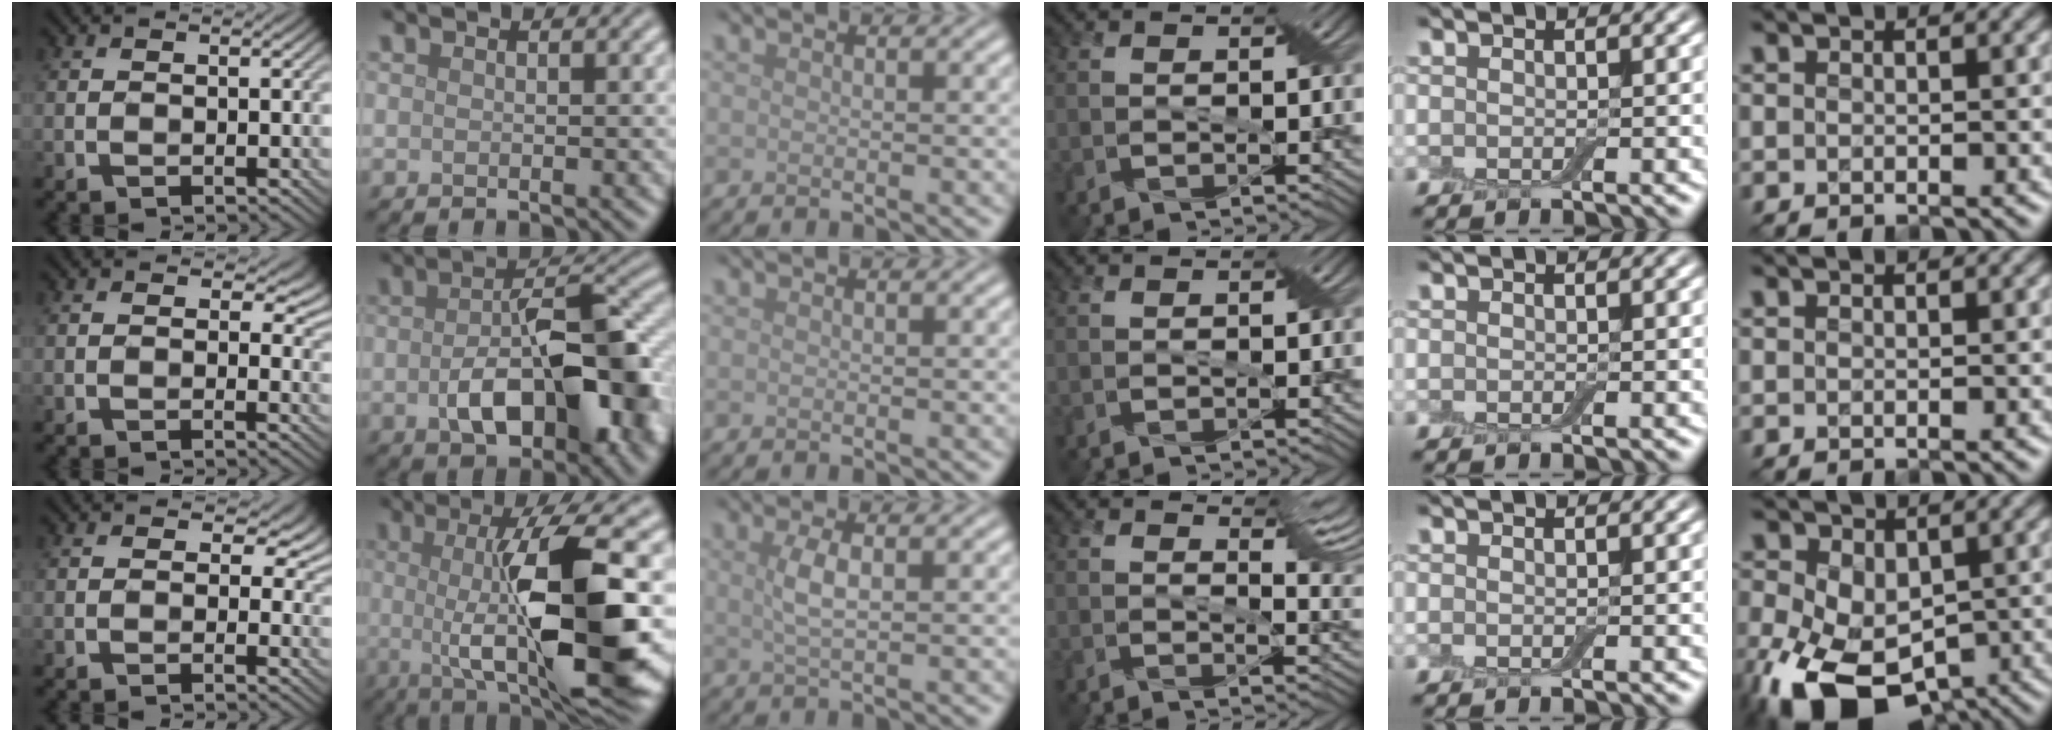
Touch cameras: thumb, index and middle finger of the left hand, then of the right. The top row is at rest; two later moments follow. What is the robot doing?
{"motion": "wrap", "object": "cling film"}